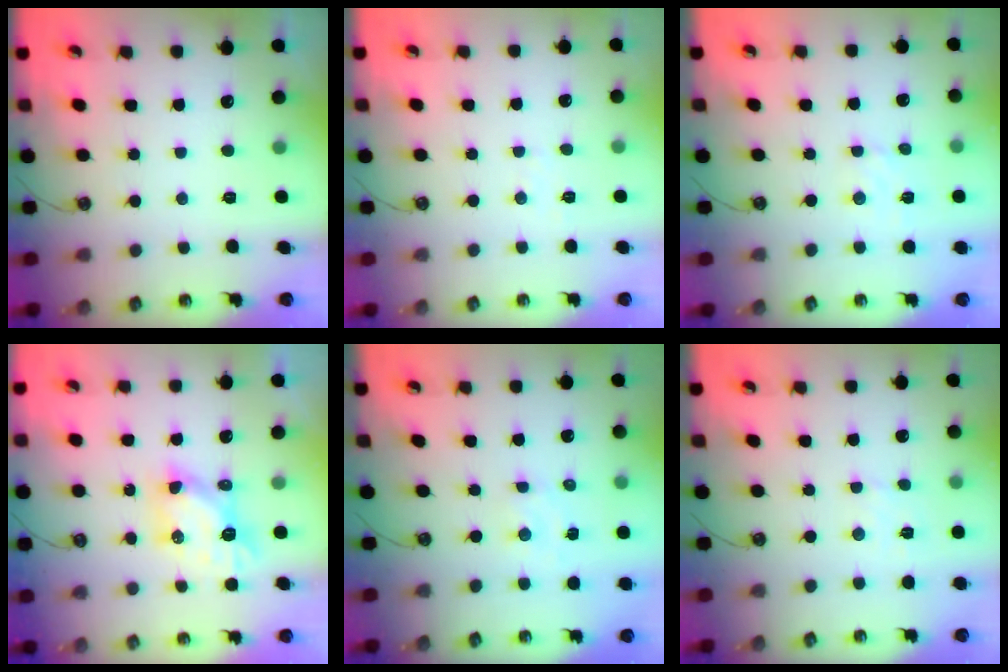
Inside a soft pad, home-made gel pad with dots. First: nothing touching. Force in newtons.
{"total": 3.1, "press": 3.1, "slide": 0.4}
{"total": 3.1, "press": 3.1, "slide": 0.4}
{"total": 6.6, "press": 6.6, "slide": 0.1}
{"total": 2.3, "press": 2.3, "slide": 0.3}
{"total": 2.5, "press": 2.5, "slide": 0.4}